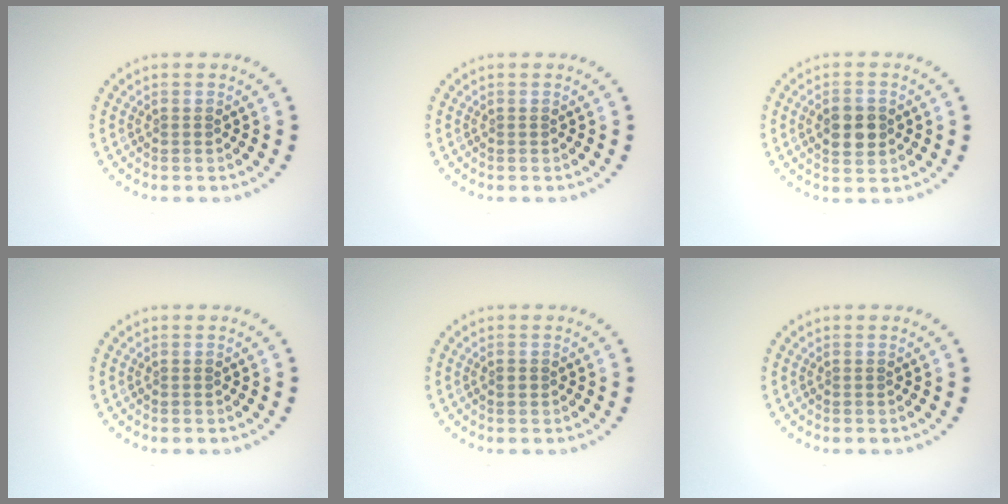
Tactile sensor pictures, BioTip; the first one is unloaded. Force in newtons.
{"total": 0.0}
{"total": 3.7, "press": 3.7, "slide": 0.1}
{"total": 0.0}
{"total": 0.7, "press": 0.7, "slide": 0.0}
{"total": 0.0}